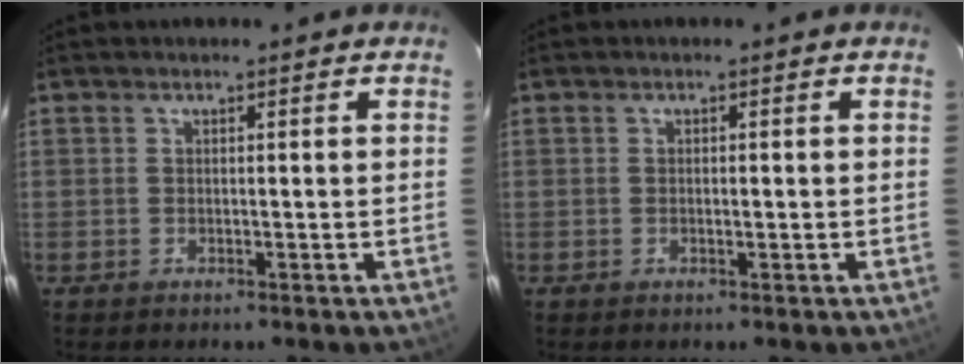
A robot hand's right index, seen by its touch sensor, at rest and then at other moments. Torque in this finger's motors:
{"motor_torque": [-0.21, 0.17, -0.04, 0.00]}